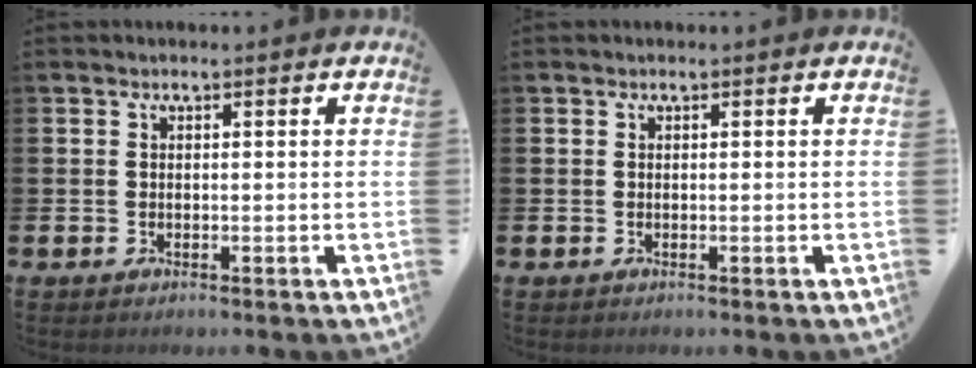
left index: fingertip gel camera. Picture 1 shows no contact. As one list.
[{"total": 0.0}]